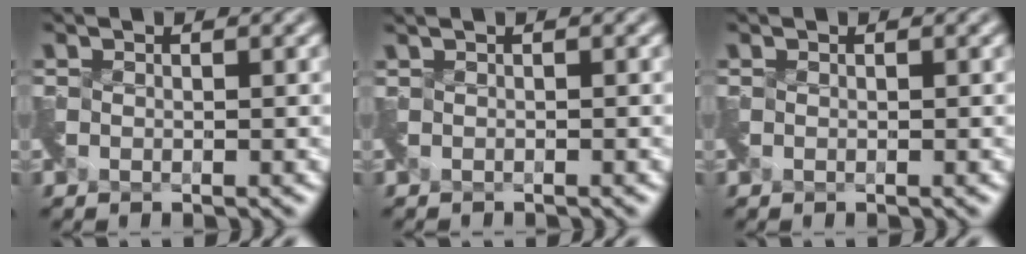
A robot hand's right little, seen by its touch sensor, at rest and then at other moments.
{"total": 0.5, "force": [-0.2, -0.1, 0.5], "torque": [-0.010, -0.008, -0.008]}
{"total": 0.0}